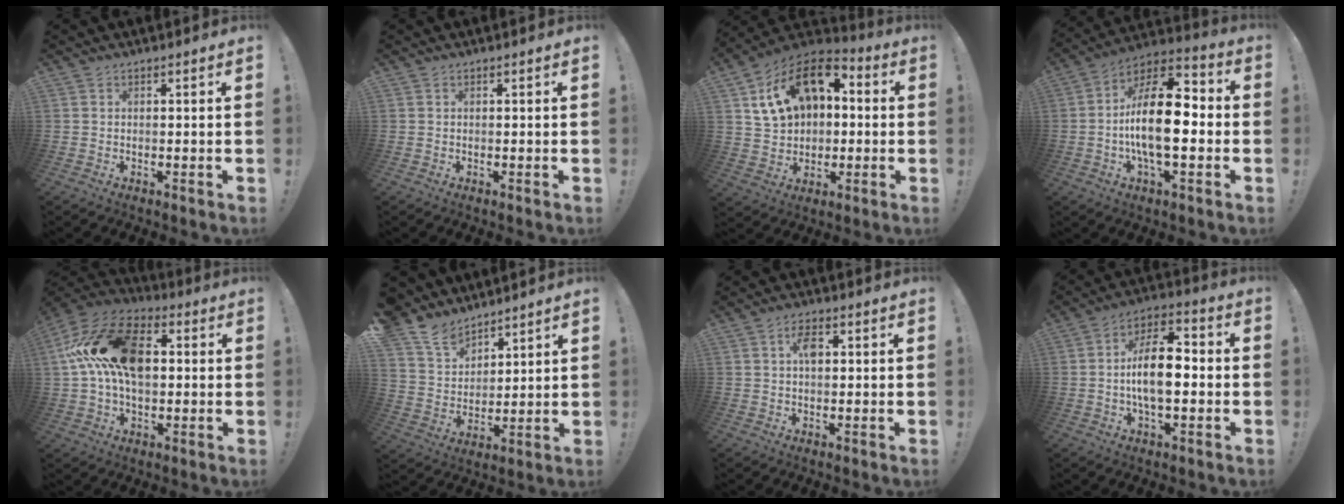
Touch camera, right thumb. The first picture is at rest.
{"total": 0.0}
{"total": 18.3, "force": [6.0, 12.6, 11.8], "torque": [-0.179, -0.011, 0.112]}
{"total": 19.2, "force": [-2.1, 8.6, 17.0], "torque": [-0.303, 0.011, -0.040]}
{"total": 20.5, "force": [3.4, 13.0, 15.5], "torque": [-0.281, 0.017, 0.065]}
{"total": 12.4, "force": [9.9, 6.6, 3.3], "torque": [-0.081, -0.067, 0.195]}
{"total": 4.5, "force": [0.9, 2.6, 3.6], "torque": [-0.062, 0.007, 0.012]}
{"total": 13.4, "force": [-2.0, 6.7, 11.4], "torque": [-0.208, 0.011, -0.042]}